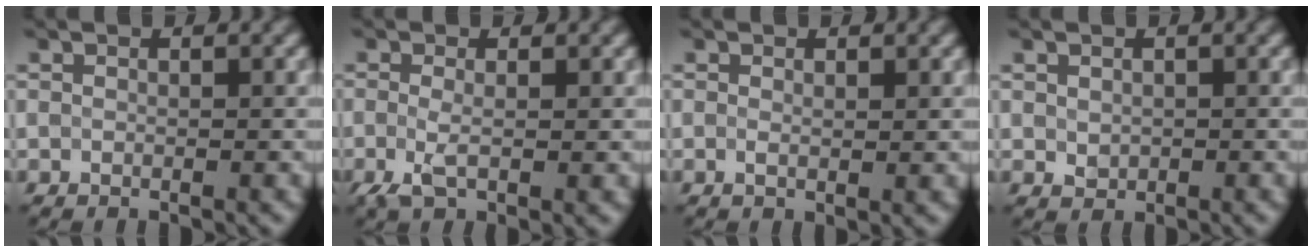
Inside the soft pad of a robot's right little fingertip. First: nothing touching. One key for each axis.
{"total": 1.7, "fx": -0.8, "fy": 0.4, "fz": 1.5, "tx": -0.044, "ty": -0.008, "tz": -0.015}
{"total": 0.5, "fx": 0.2, "fy": 0.0, "fz": 0.5, "tx": -0.010, "ty": 0.002, "tz": 0.008}
{"total": 1.2, "fx": -0.1, "fy": 1.2, "fz": 0.2, "tx": -0.008, "ty": 0.004, "tz": 0.005}